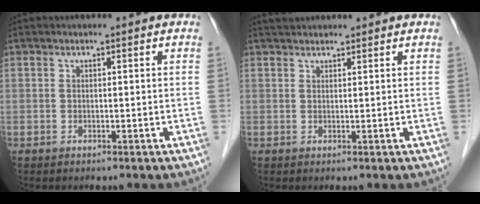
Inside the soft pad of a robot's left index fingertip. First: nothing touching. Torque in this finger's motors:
{"motor_torque": [-0.02, -0.15, 0.05, 0.01]}